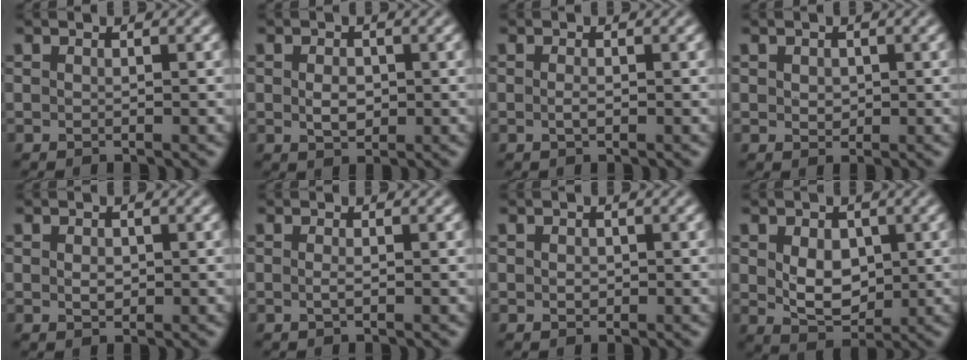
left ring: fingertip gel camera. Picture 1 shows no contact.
{"total": 2.0, "force": [0.0, 1.4, 1.5], "torque": [-0.029, -0.002, 0.001]}
{"total": 0.8, "force": [-0.1, 0.2, 0.7], "torque": [-0.017, -0.002, -0.003]}
{"total": 1.1, "force": [0.2, 0.9, 0.6], "torque": [-0.011, -0.003, 0.007]}
{"total": 1.2, "force": [0.0, 0.9, 0.9], "torque": [-0.017, -0.003, 0.002]}
{"total": 0.7, "force": [-0.1, 0.2, 0.7], "torque": [-0.017, -0.002, -0.002]}
{"total": 0.7, "force": [0.0, 0.6, 0.4], "torque": [-0.006, -0.003, -0.001]}
{"total": 4.3, "force": [0.4, 3.0, 3.1], "torque": [-0.058, -0.006, 0.012]}